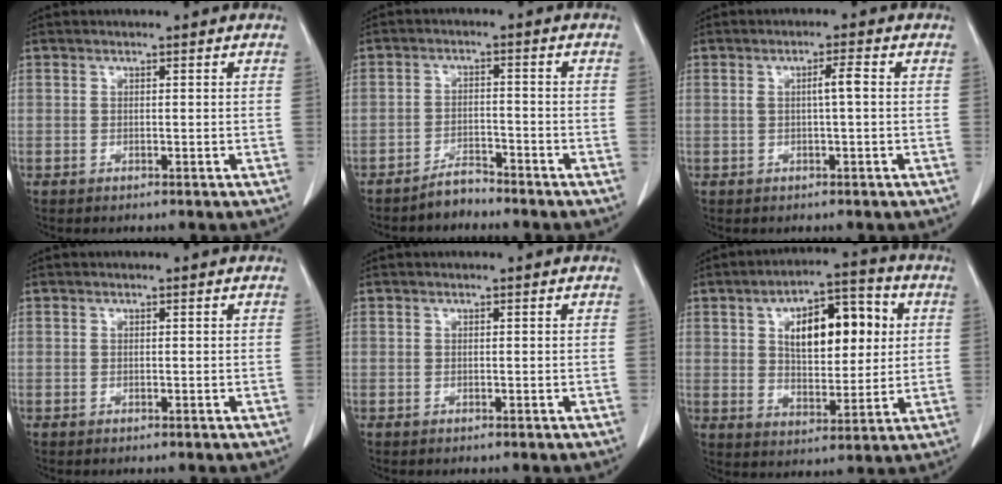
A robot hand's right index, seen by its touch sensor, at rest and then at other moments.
{"total": 4.0, "force": [-4.0, 0.7, -0.1], "torque": [0.004, -0.001, -0.067]}
{"total": 2.5, "force": [0.2, 0.0, 2.5], "torque": [-0.043, 0.003, 0.003]}
{"total": 0.0}
{"total": 0.0}
{"total": 13.7, "force": [3.4, 6.2, 11.7], "torque": [-0.180, 0.024, 0.057]}